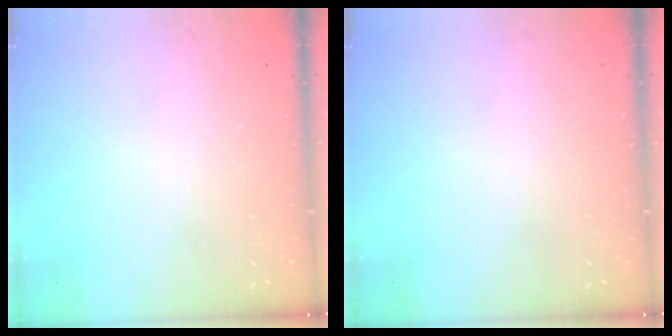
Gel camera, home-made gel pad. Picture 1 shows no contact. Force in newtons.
{"total": 0.0}